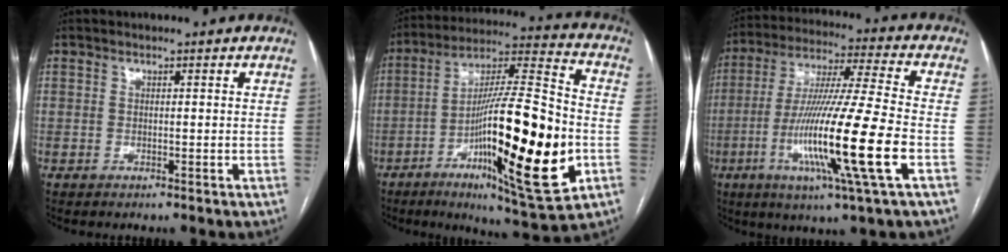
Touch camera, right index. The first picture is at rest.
{"total": 24.1, "force": [-6.4, 2.9, 23.1], "torque": [-0.374, -0.013, -0.099]}
{"total": 19.3, "force": [-5.7, -0.9, 18.4], "torque": [-0.364, -0.029, -0.111]}